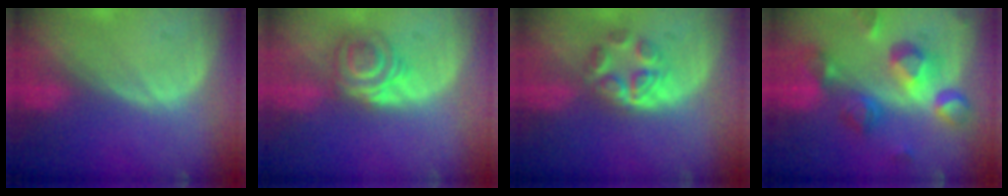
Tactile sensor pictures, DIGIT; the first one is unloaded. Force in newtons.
{"total": 6.3, "press": 5.4, "slide": 3.2}
{"total": 5.0, "press": 4.8, "slide": 1.3}
{"total": 10.4, "press": 9.3, "slide": 4.7}